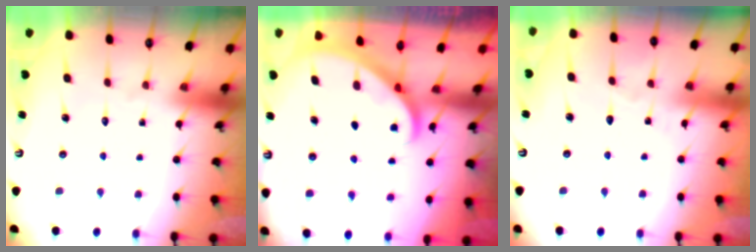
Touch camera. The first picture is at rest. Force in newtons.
{"total": 2.9, "press": 2.9, "slide": 0.2}
{"total": 2.7, "press": 2.7, "slide": 0.4}